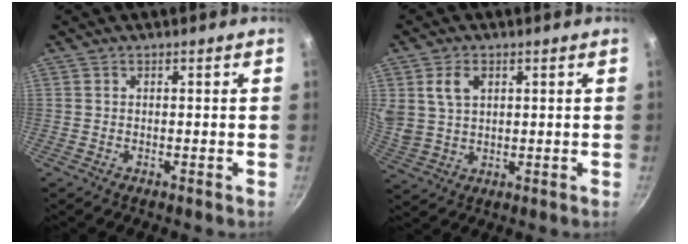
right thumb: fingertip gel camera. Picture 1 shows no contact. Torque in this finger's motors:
{"motor_torque": [0.51, 1.57, 0.97, 0.56, 0.09]}